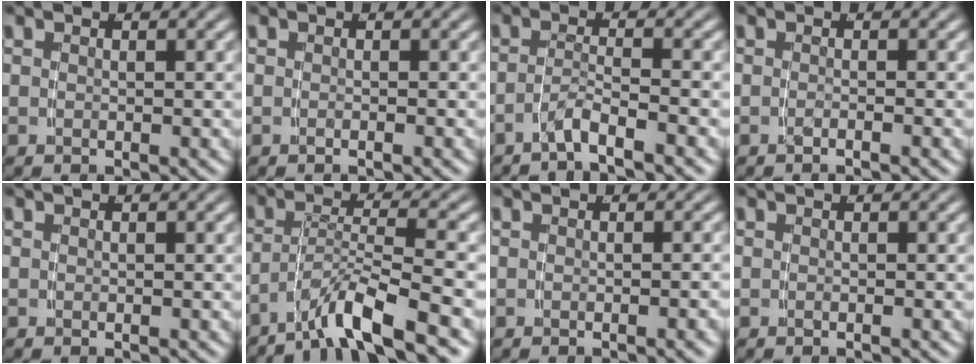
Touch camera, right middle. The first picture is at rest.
{"total": 0.5, "force": [-0.4, -0.4, 0.1], "torque": [-0.002, 0.002, -0.007]}
{"total": 3.0, "force": [-2.6, 0.1, 1.5], "torque": [-0.027, -0.009, -0.043]}
{"total": 1.1, "force": [-0.9, -0.6, 0.3], "torque": [-0.006, 0.000, -0.016]}
{"total": 0.0}
{"total": 5.4, "force": [-3.7, 0.8, 3.8], "torque": [-0.066, -0.009, -0.053]}
{"total": 0.6, "force": [-0.4, -0.3, 0.4], "torque": [-0.005, 0.005, -0.008]}
{"total": 0.0}